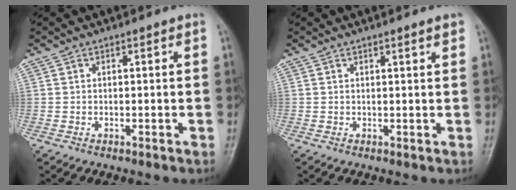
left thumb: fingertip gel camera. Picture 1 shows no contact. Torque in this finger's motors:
{"motor_torque": [-0.07, -0.03, -0.20, 0.12, 0.06]}